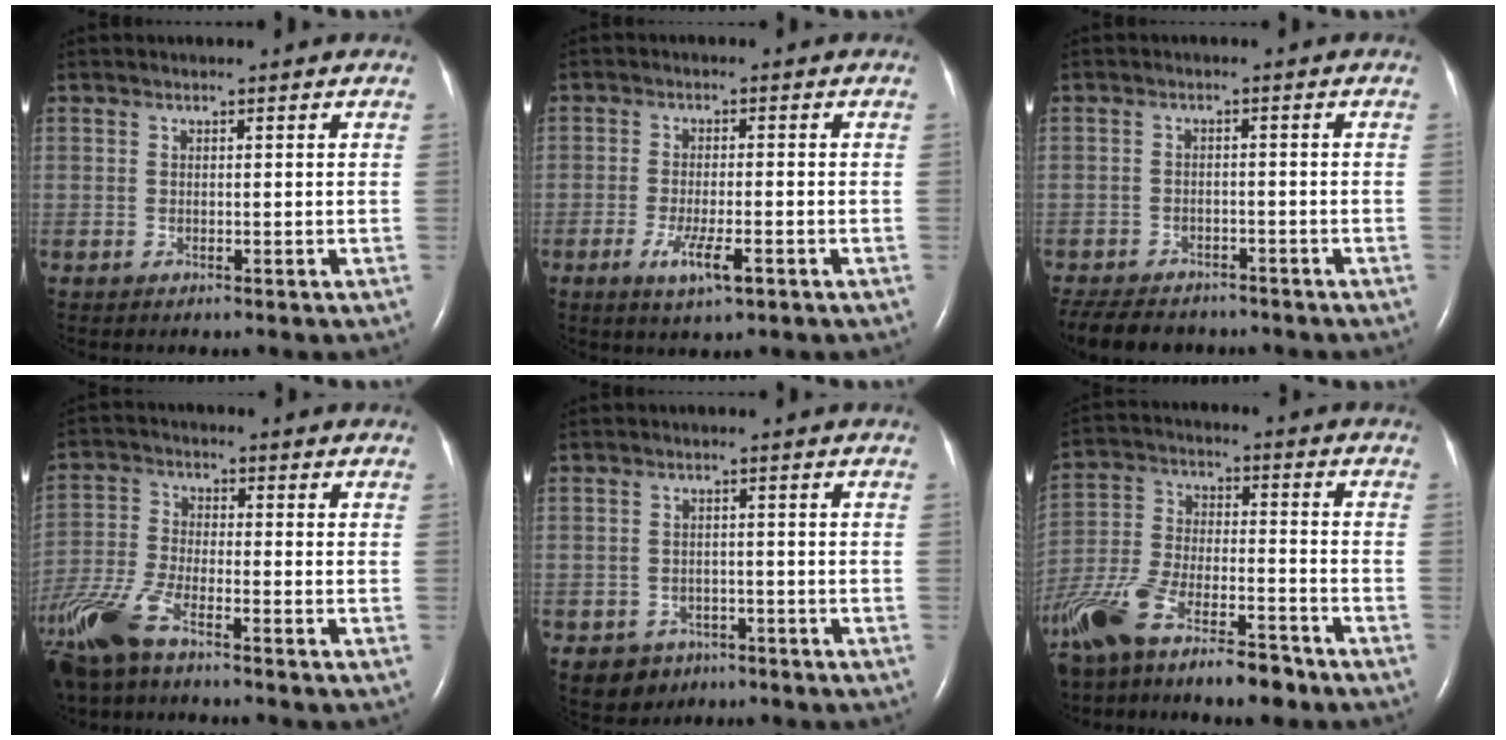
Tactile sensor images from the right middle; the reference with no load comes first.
{"total": 5.0, "force": [-2.4, 0.8, 4.4], "torque": [-0.087, -0.007, -0.039]}
{"total": 11.2, "force": [-9.4, 4.6, 4.1], "torque": [-0.089, -0.010, -0.131]}
{"total": 11.1, "force": [-8.1, 2.7, 7.0], "torque": [-0.164, -0.024, -0.161]}
{"total": 4.2, "force": [-2.5, 3.4, 0.5], "torque": [-0.011, 0.008, -0.033]}
{"total": 16.7, "force": [-13.3, 4.3, 9.1], "torque": [-0.205, -0.007, -0.239]}